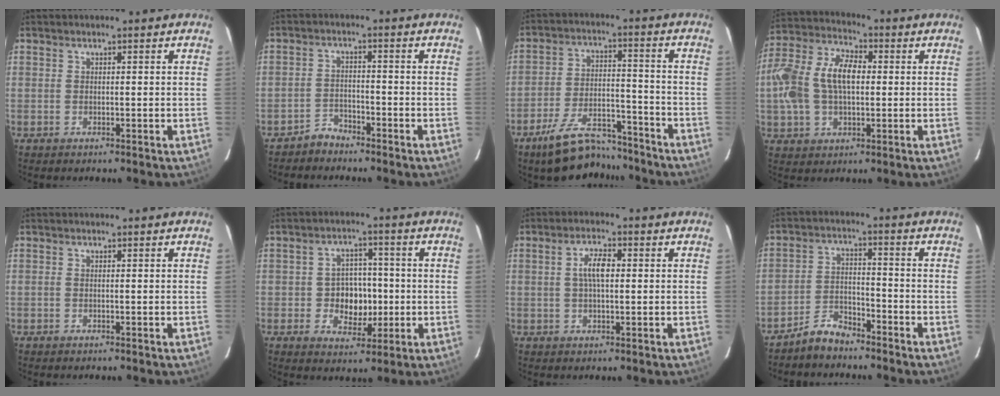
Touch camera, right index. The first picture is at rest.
{"total": 3.2, "force": [-2.9, 1.3, 0.0], "torque": [-0.003, 0.009, -0.053]}
{"total": 15.2, "force": [-12.6, 5.5, 6.4], "torque": [-0.131, 0.009, -0.189]}
{"total": 16.1, "force": [0.6, 10.1, 12.6], "torque": [-0.268, 0.023, 0.011]}
{"total": 0.0}
{"total": 7.3, "force": [-1.2, 6.2, 3.7], "torque": [-0.076, 0.012, -0.011]}
{"total": 4.4, "force": [0.5, 1.6, 4.1], "torque": [-0.078, 0.009, 0.011]}
{"total": 5.5, "force": [-4.9, 2.0, 1.4], "torque": [-0.040, 0.018, -0.087]}